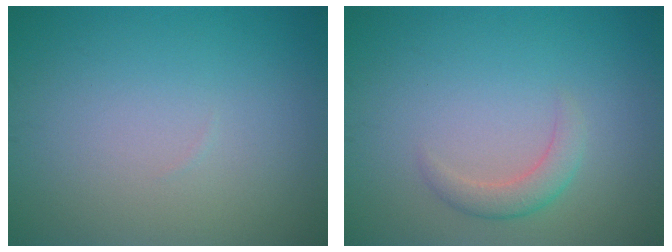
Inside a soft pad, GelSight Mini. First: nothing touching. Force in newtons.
{"total": 2.0, "press": 1.9, "slide": 0.2}